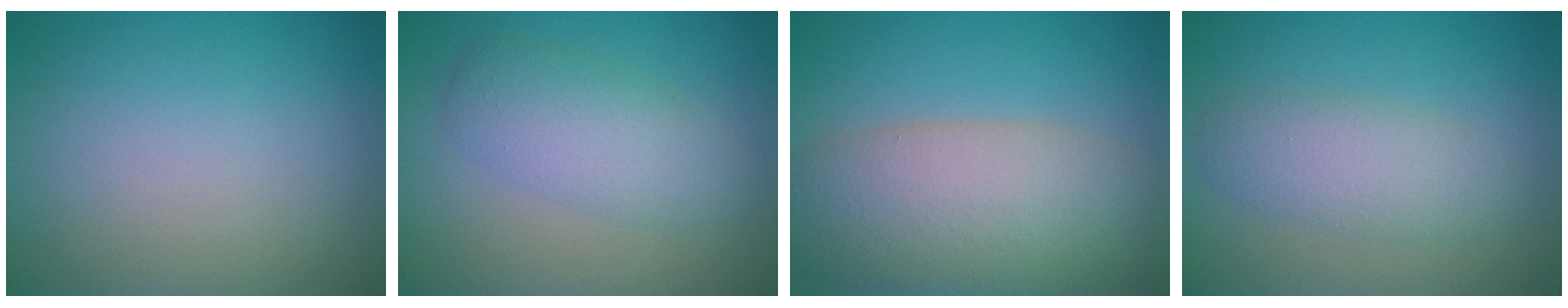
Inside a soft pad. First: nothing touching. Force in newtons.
{"total": 4.1, "press": 4.1, "slide": 0.1}
{"total": 9.1, "press": 9.1, "slide": 0.5}
{"total": 3.5, "press": 3.5, "slide": 0.3}